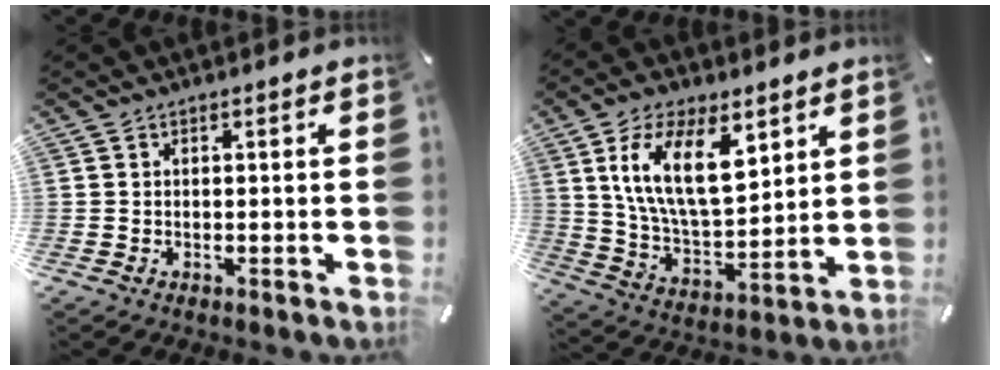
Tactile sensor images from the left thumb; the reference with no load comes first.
{"total": 17.0, "force": [7.8, 8.8, 12.2], "torque": [-0.238, -0.018, 0.137]}